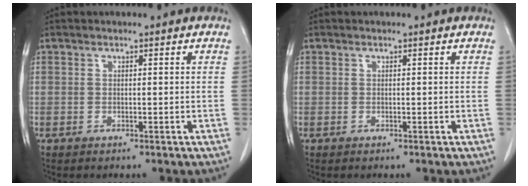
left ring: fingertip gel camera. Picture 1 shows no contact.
{"total": 0.0}